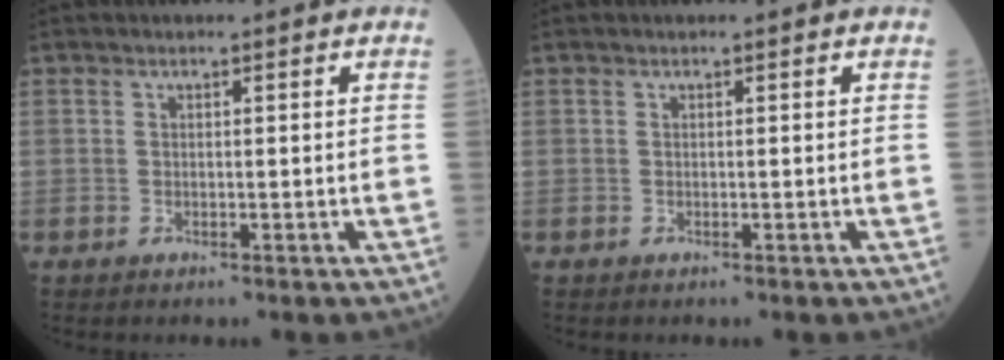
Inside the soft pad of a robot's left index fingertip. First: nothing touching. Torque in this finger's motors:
{"motor_torque": [0.00, 0.00, 0.00, 0.00]}